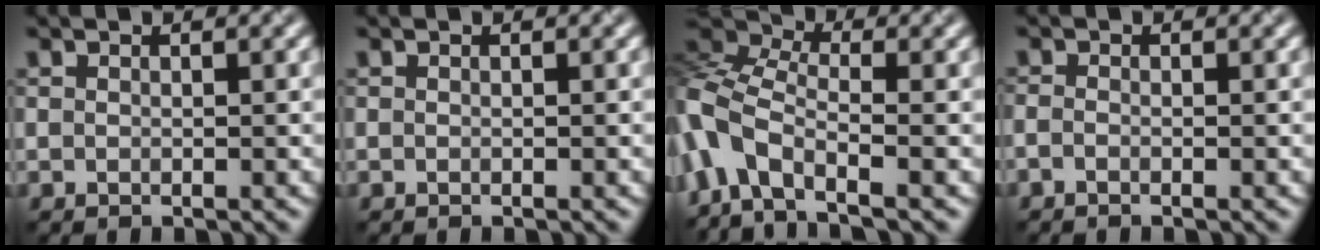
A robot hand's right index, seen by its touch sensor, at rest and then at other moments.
{"total": 0.0}
{"total": 7.9, "force": [-3.4, 3.8, 6.0], "torque": [-0.130, 0.007, -0.085]}
{"total": 0.8, "force": [-0.6, 0.2, 0.5], "torque": [-0.016, -0.006, -0.011]}